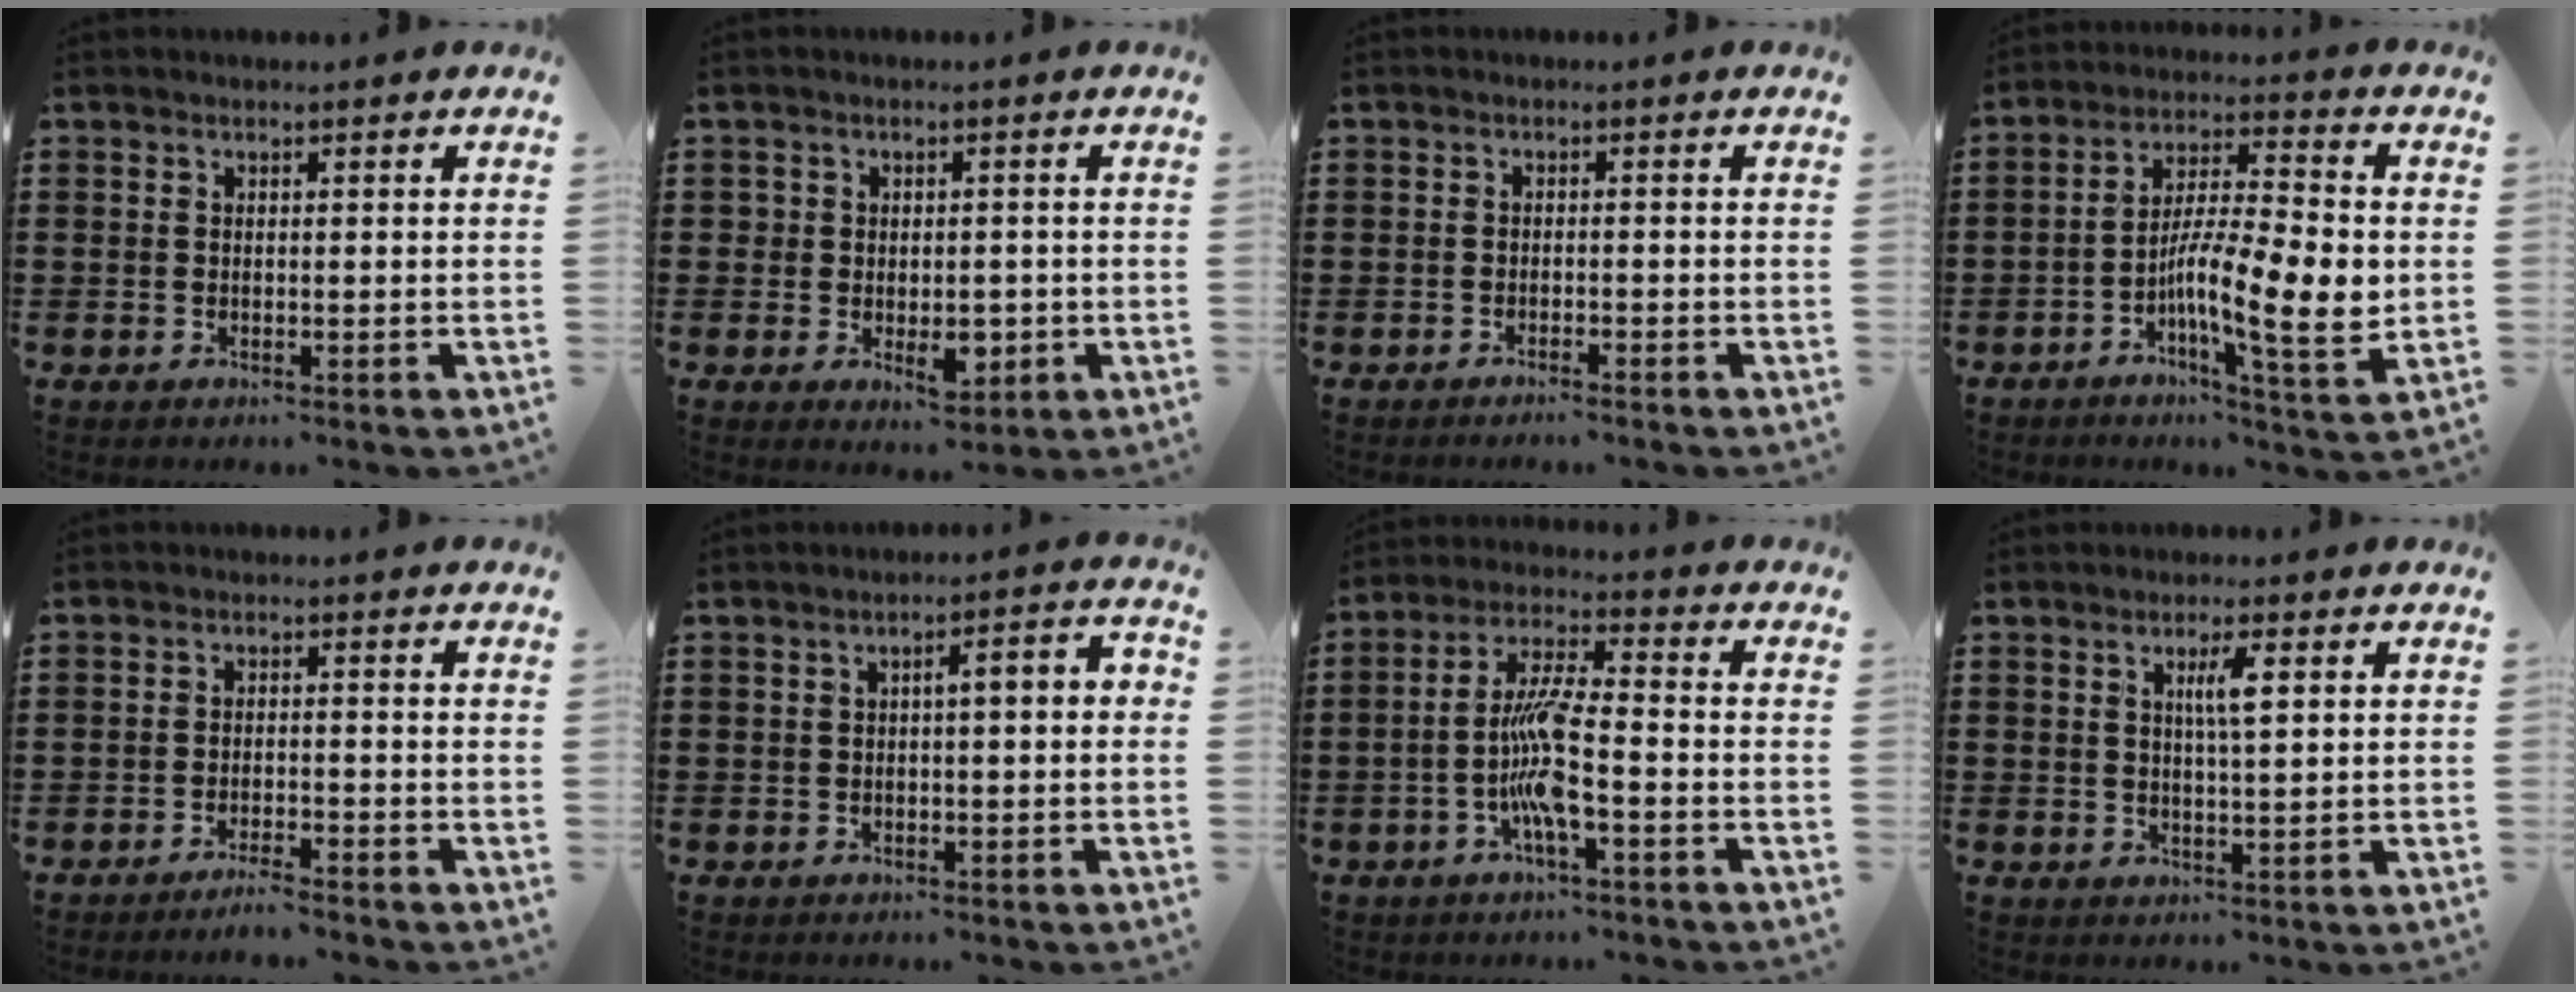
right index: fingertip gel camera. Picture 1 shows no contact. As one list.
[{"total": 4.5, "force": [-0.8, 3.4, 2.9], "torque": [-0.042, 0.002, -0.019]}, {"total": 1.2, "force": [-1.2, -0.3, 0.3], "torque": [-0.008, -0.003, -0.022]}, {"total": 12.2, "force": [-2.0, 2.6, 11.7], "torque": [-0.205, -0.005, -0.037]}, {"total": 2.5, "force": [-2.4, -0.3, 0.7], "torque": [-0.016, -0.002, -0.047]}, {"total": 2.4, "force": [-0.5, 0.4, 2.3], "torque": [-0.040, 0.004, -0.013]}, {"total": 8.7, "force": [-2.7, 1.6, 8.1], "torque": [-0.178, -0.009, -0.058]}, {"total": 3.5, "force": [1.1, 0.5, 3.3], "torque": [-0.067, 0.005, 0.015]}]